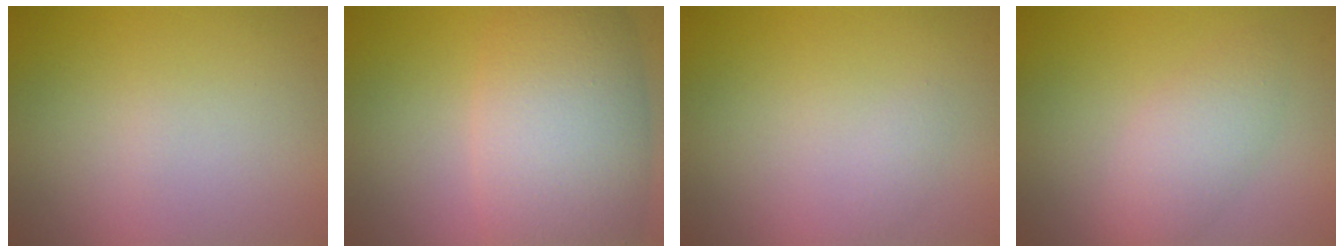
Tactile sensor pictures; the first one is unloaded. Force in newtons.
{"total": 10.2, "press": 10.2, "slide": 0.0}
{"total": 0.6, "press": 0.6, "slide": 0.0}
{"total": 2.9, "press": 2.9, "slide": 0.1}